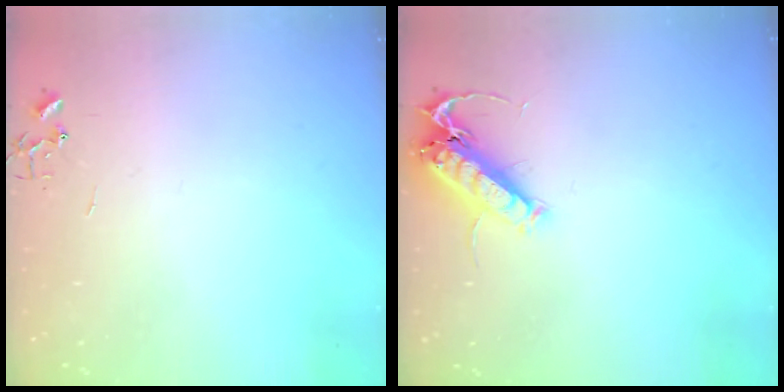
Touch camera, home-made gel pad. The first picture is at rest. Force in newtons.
{"total": 14.1, "press": 14.0, "slide": 1.8}